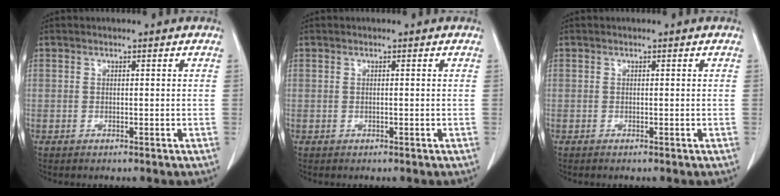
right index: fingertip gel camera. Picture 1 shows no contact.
{"total": 0.0}
{"total": 0.0}